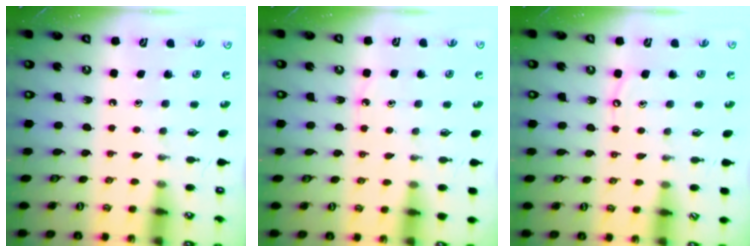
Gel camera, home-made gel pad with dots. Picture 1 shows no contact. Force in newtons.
{"total": 3.9, "press": 3.8, "slide": 0.5}
{"total": 3.6, "press": 3.6, "slide": 0.6}